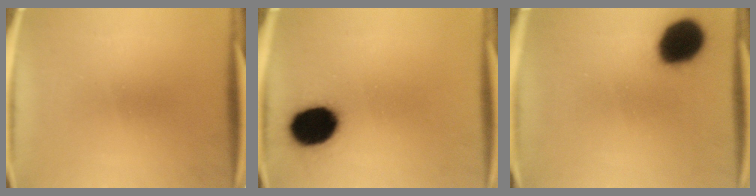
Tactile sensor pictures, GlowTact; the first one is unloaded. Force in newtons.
{"total": 14.5}
{"total": 15.0}